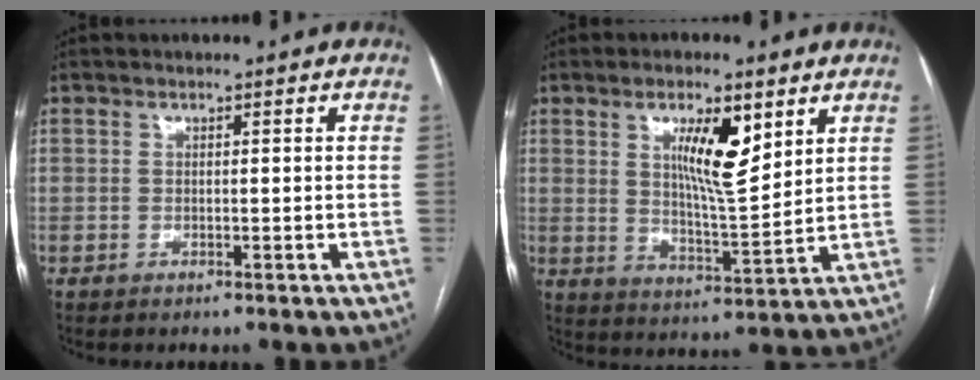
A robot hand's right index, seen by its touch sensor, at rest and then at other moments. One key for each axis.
{"total": 9.5, "fx": 4.2, "fy": 2.0, "fz": 8.2, "tx": -0.140, "ty": -0.005, "tz": 0.074}